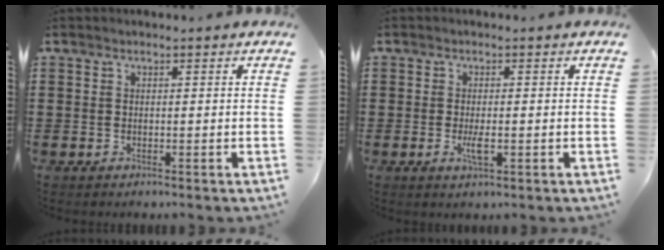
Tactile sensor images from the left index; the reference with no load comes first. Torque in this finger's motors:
{"motor_torque": [0.36, -0.07, 0.06, 0.05]}